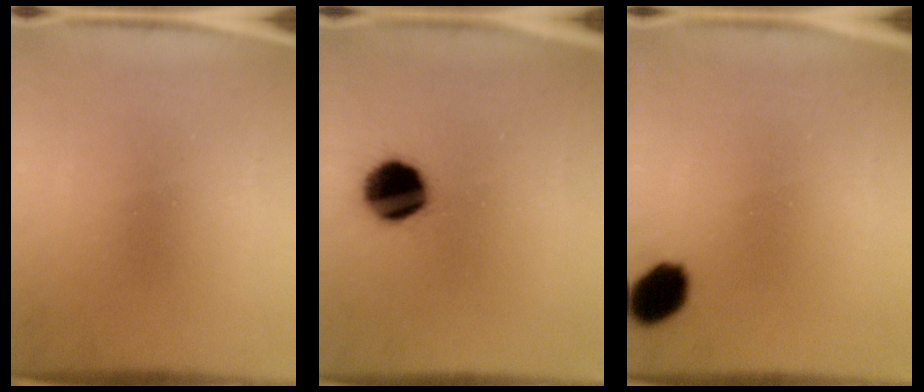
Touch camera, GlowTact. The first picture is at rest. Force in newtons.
{"total": 13.4}
{"total": 7.1}